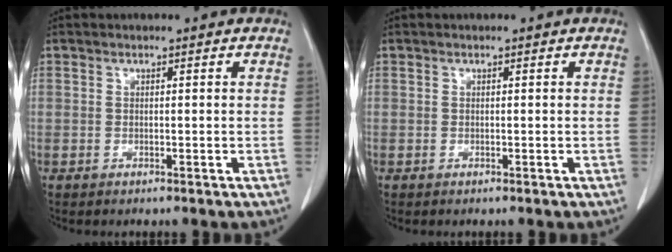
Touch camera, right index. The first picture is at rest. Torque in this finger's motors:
{"motor_torque": [0.00, 0.00, 0.00, 0.01]}